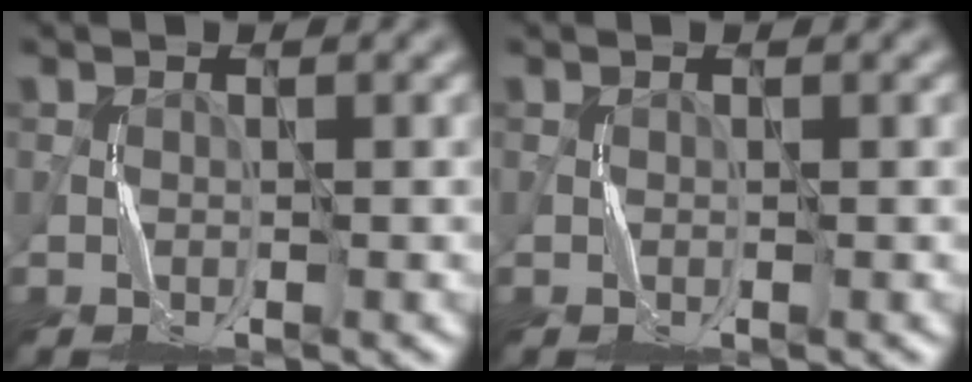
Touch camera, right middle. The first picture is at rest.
{"total": 0.0}